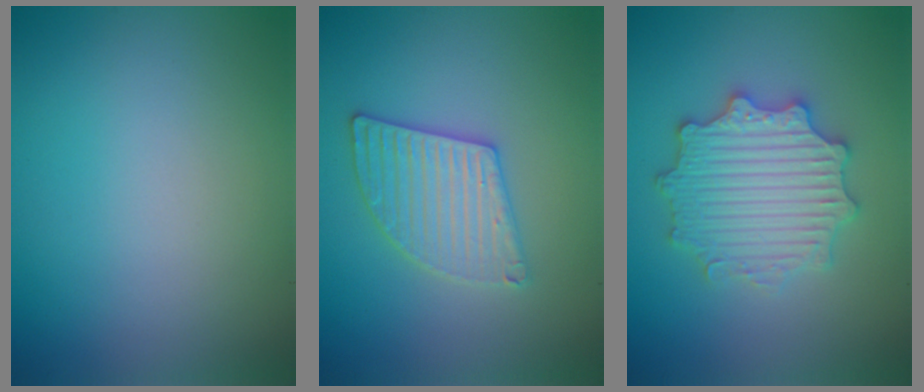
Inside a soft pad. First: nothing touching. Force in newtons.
{"total": 3.6, "press": 3.6, "slide": 0.3}
{"total": 5.6, "press": 5.5, "slide": 1.0}